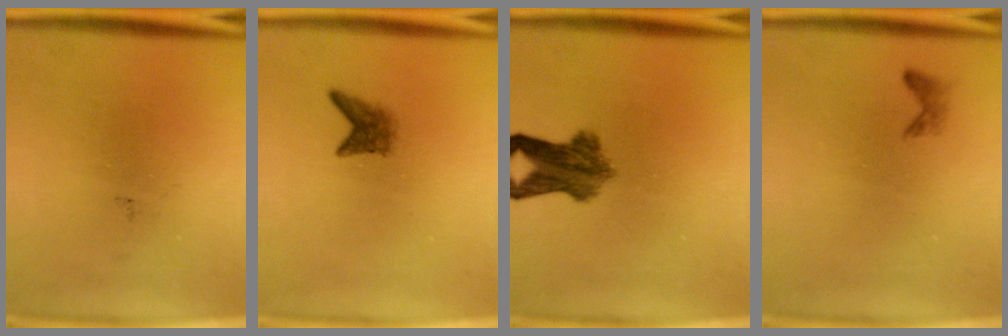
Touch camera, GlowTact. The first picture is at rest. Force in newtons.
{"total": 2.1}
{"total": 6.7}
{"total": 0.8}